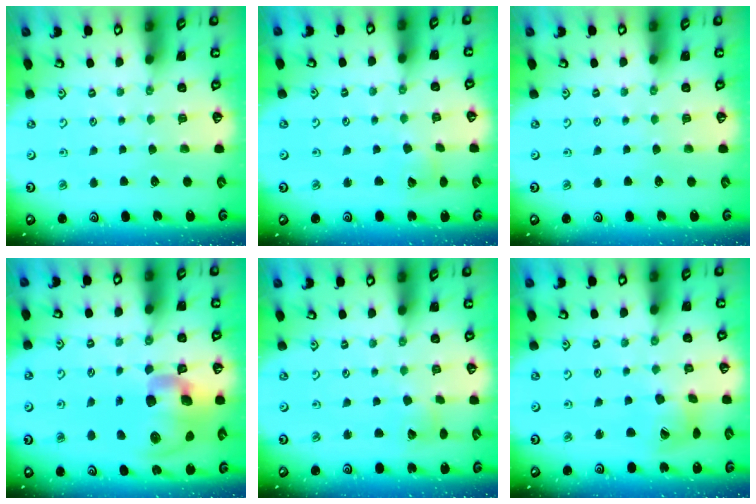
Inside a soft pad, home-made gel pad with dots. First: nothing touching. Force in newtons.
{"total": 3.0, "press": 3.0, "slide": 0.2}
{"total": 0.0}
{"total": 17.1, "press": 16.9, "slide": 2.7}
{"total": 3.0, "press": 3.0, "slide": 0.2}
{"total": 10.7, "press": 10.6, "slide": 1.2}